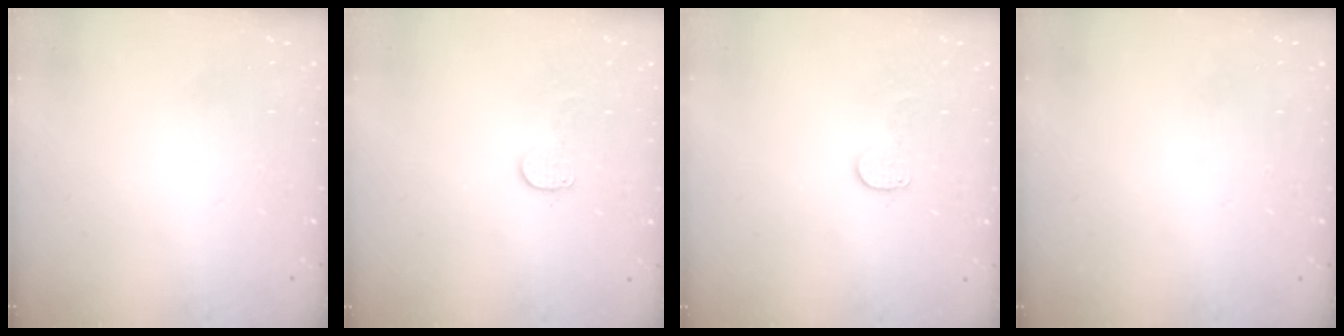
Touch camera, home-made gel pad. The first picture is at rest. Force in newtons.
{"total": 6.0, "press": 5.9, "slide": 0.5}
{"total": 6.0, "press": 5.9, "slide": 0.5}
{"total": 0.5, "press": 0.5, "slide": 0.1}